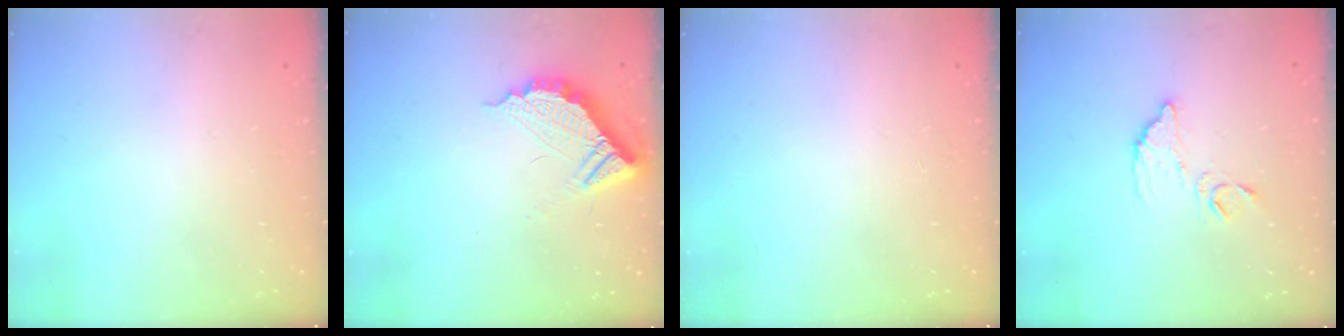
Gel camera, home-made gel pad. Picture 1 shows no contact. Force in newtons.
{"total": 10.6, "press": 10.5, "slide": 1.0}
{"total": 0.0}
{"total": 10.1, "press": 10.1, "slide": 0.4}